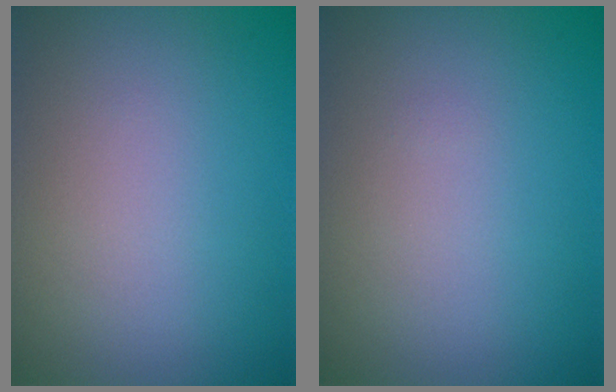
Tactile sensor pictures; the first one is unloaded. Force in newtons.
{"total": 0.0}